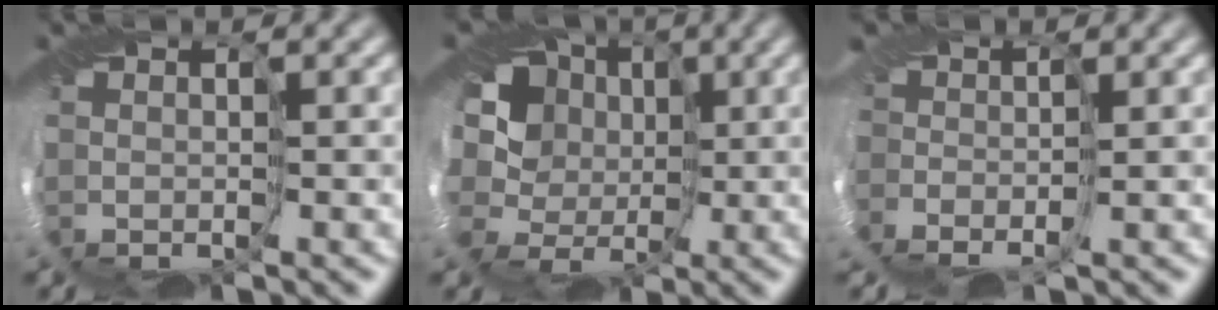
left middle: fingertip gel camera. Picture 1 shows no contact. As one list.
[{"total": 11.9, "force": [-0.8, 10.3, 6.0], "torque": [-0.106, 0.016, -0.043]}, {"total": 3.5, "force": [-1.3, 2.5, 2.1], "torque": [-0.047, 0.000, -0.018]}]